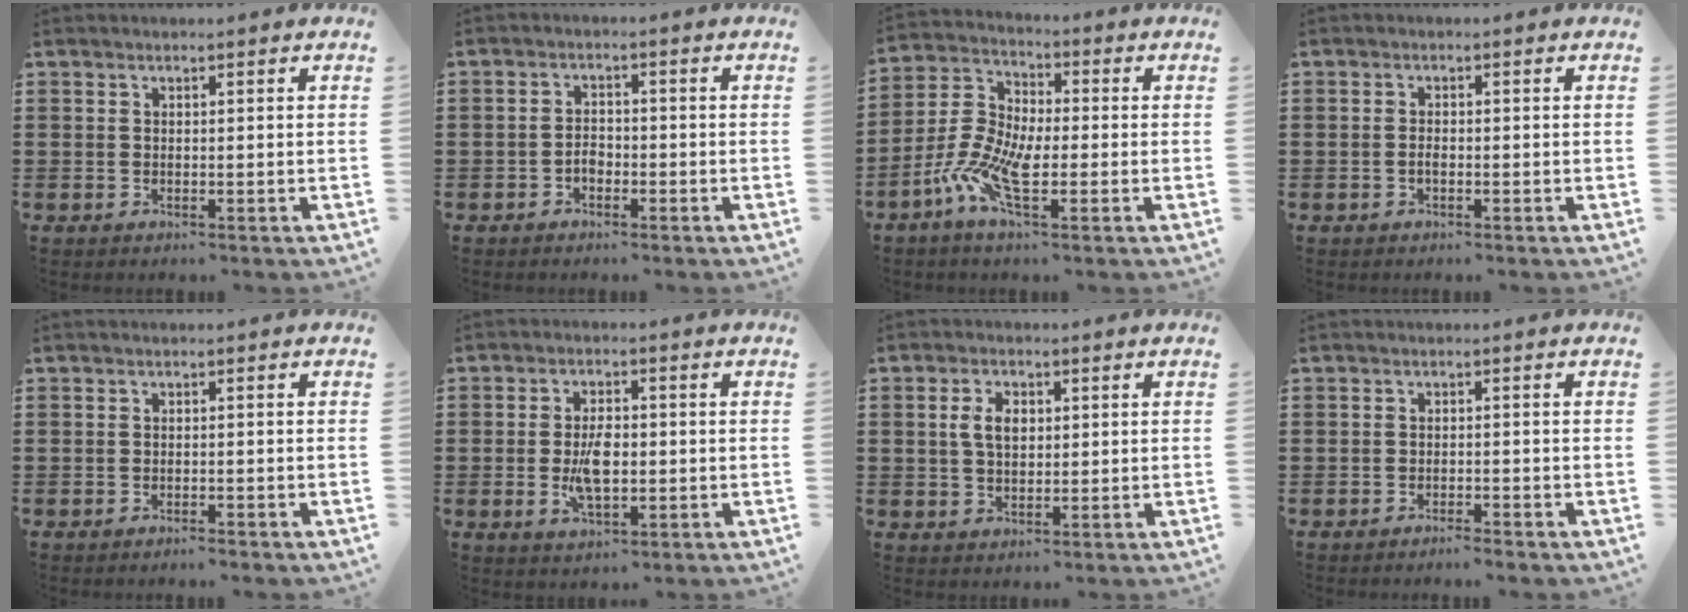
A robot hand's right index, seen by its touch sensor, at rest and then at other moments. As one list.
[{"total": 2.0, "force": [-1.1, 1.1, 1.2], "torque": [-0.027, 0.000, -0.021]}, {"total": 8.7, "force": [-3.4, 3.6, 7.1], "torque": [-0.190, -0.014, -0.074]}, {"total": 1.1, "force": [-0.5, 0.2, 0.9], "torque": [-0.020, -0.006, -0.007]}, {"total": 0.8, "force": [-0.8, -0.1, 0.2], "torque": [-0.006, -0.003, -0.016]}, {"total": 5.9, "force": [-0.6, 2.8, 5.2], "torque": [-0.106, -0.006, -0.018]}, {"total": 4.1, "force": [0.7, 2.5, 3.2], "torque": [-0.076, 0.010, 0.008]}, {"total": 1.4, "force": [-1.3, -0.2, 0.4], "torque": [-0.009, -0.001, -0.025]}]